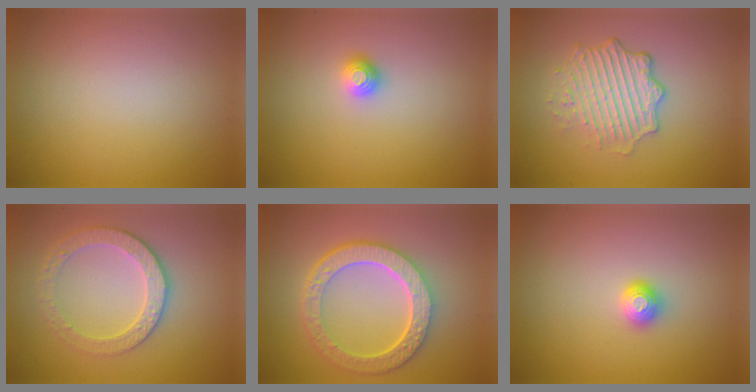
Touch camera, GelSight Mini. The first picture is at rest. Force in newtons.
{"total": 1.2, "press": 1.1, "slide": 0.3}
{"total": 5.0, "press": 3.6, "slide": 3.5}
{"total": 3.4, "press": 3.3, "slide": 0.6}
{"total": 6.8, "press": 5.0, "slide": 4.6}
{"total": 1.3, "press": 1.2, "slide": 0.5}